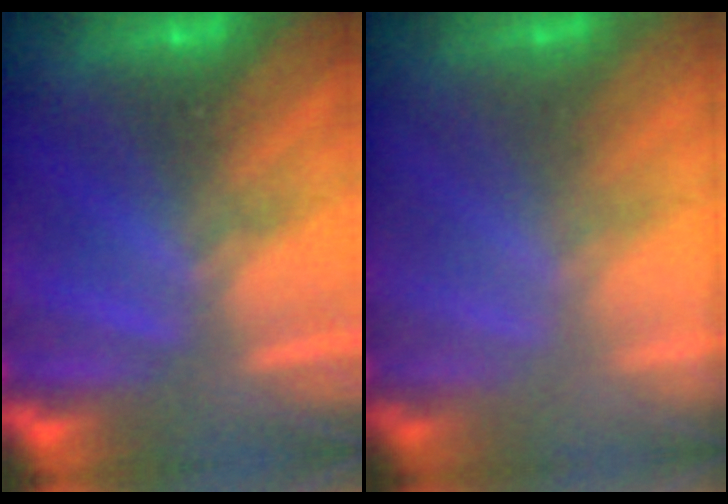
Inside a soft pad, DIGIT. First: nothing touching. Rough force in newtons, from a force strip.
{"total": 1.6}